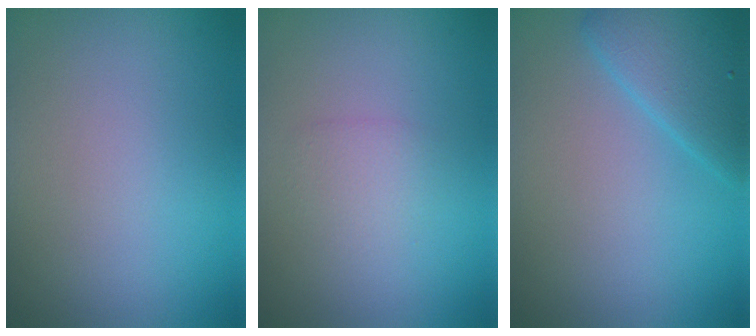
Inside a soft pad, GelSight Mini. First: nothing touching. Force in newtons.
{"total": 1.4, "press": 1.4, "slide": 0.0}
{"total": 4.2, "press": 4.2, "slide": 0.2}